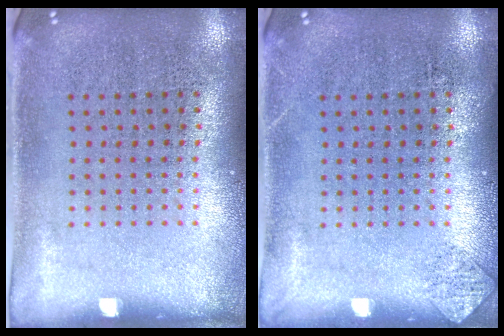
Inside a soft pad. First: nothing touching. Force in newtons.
{"total": 0.8, "press": 0.8, "slide": 0.1}